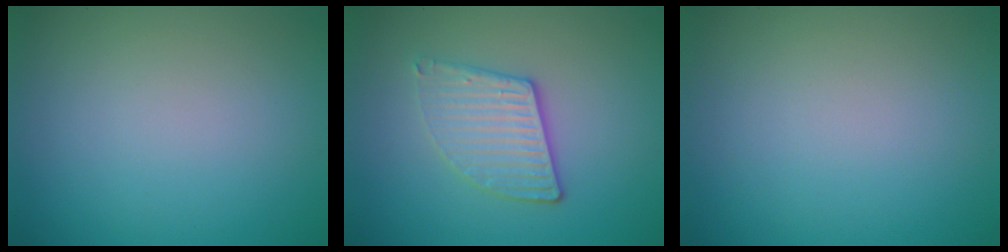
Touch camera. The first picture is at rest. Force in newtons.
{"total": 3.4, "press": 3.0, "slide": 1.5}
{"total": 0.0}